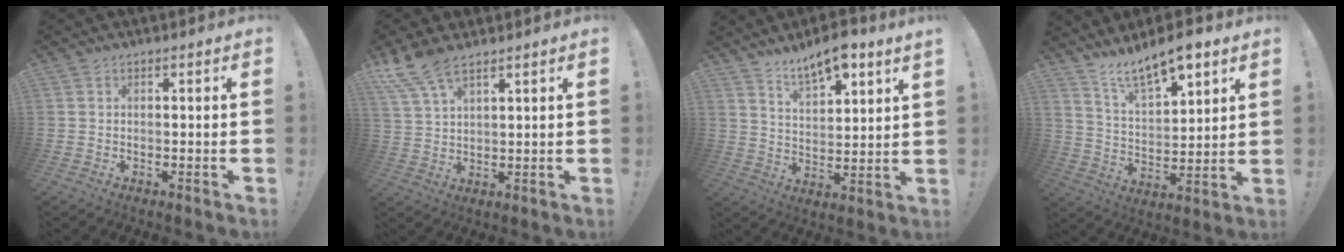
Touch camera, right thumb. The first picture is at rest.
{"total": 7.9, "force": [6.3, 2.3, 4.2], "torque": [-0.086, -0.029, 0.122]}
{"total": 9.6, "force": [7.8, 2.3, 5.1], "torque": [-0.089, -0.048, 0.140]}
{"total": 11.5, "force": [9.3, 3.3, 5.8], "torque": [-0.103, -0.068, 0.166]}